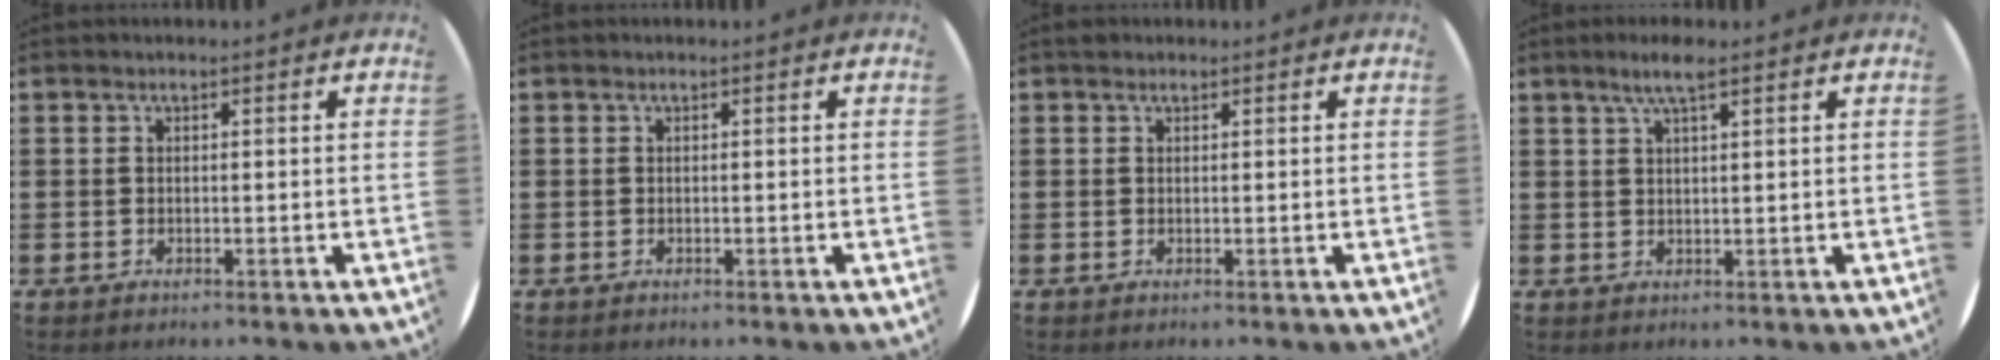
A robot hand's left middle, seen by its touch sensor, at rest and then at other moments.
{"total": 0.0}
{"total": 0.5, "force": [0.4, 0.3, 0.0], "torque": [0.010, 0.001, 0.006]}
{"total": 3.5, "force": [2.4, 0.5, 2.5], "torque": [-0.052, 0.008, 0.041]}